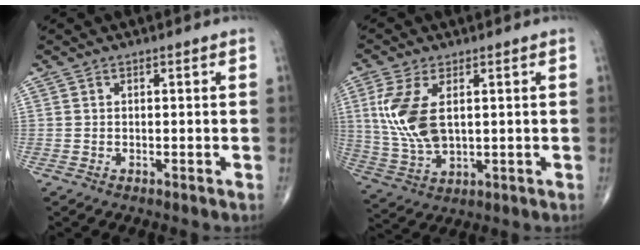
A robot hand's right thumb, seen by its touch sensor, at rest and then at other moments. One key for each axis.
{"total": 11.2, "fx": 2.3, "fy": 5.8, "fz": 9.3, "tx": -0.202, "ty": -0.009, "tz": 0.055}